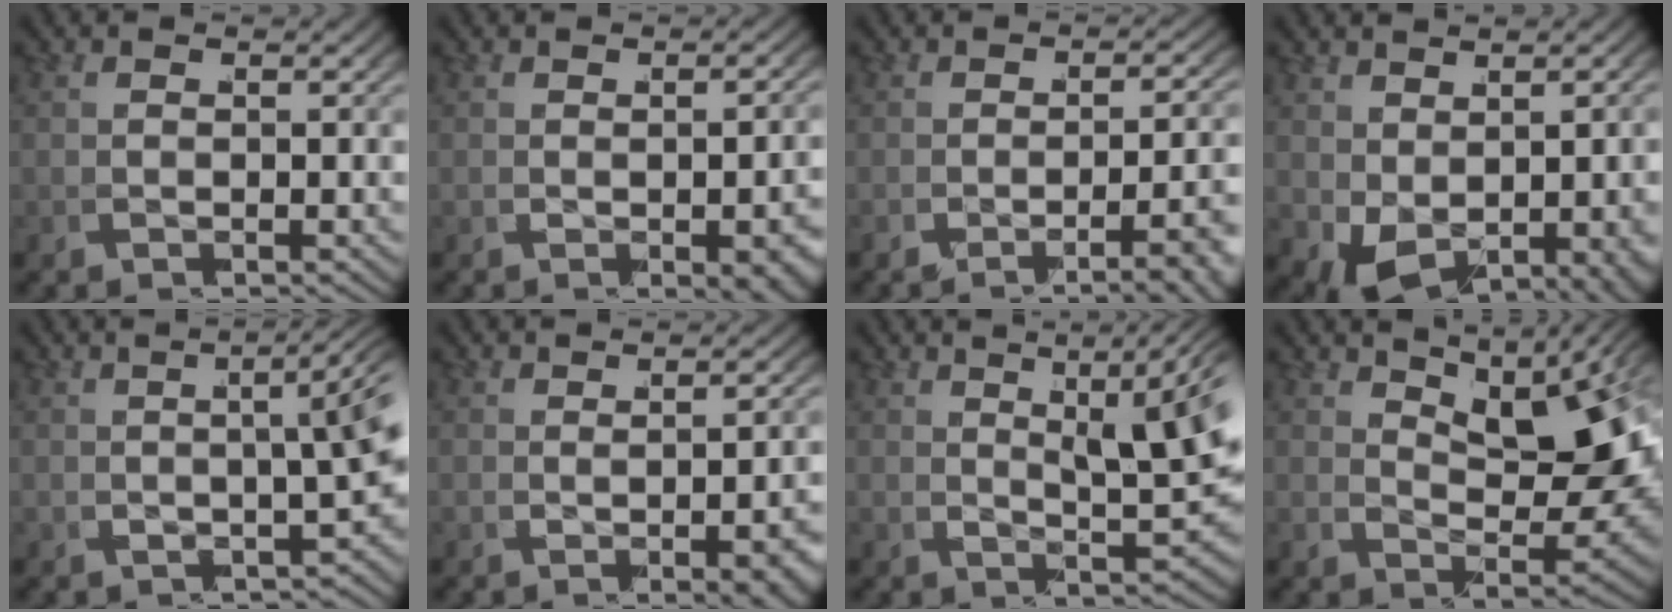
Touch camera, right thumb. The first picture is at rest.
{"total": 2.9, "force": [-0.7, 0.5, 2.7], "torque": [-0.019, 0.002, -0.005]}
{"total": 4.4, "force": [-2.6, 0.4, 3.5], "torque": [-0.036, 0.013, -0.046]}
{"total": 5.1, "force": [-1.0, 3.2, 3.8], "torque": [-0.063, -0.033, 0.011]}
{"total": 5.2, "force": [1.2, 2.0, 4.7], "torque": [-0.032, 0.033, 0.010]}
{"total": 3.2, "force": [-0.6, 0.7, 3.0], "torque": [-0.018, 0.010, -0.009]}
{"total": 6.9, "force": [2.6, 2.4, 5.9], "torque": [-0.057, 0.011, 0.038]}
{"total": 8.6, "force": [3.0, 4.2, 6.9], "torque": [-0.067, -0.006, 0.057]}